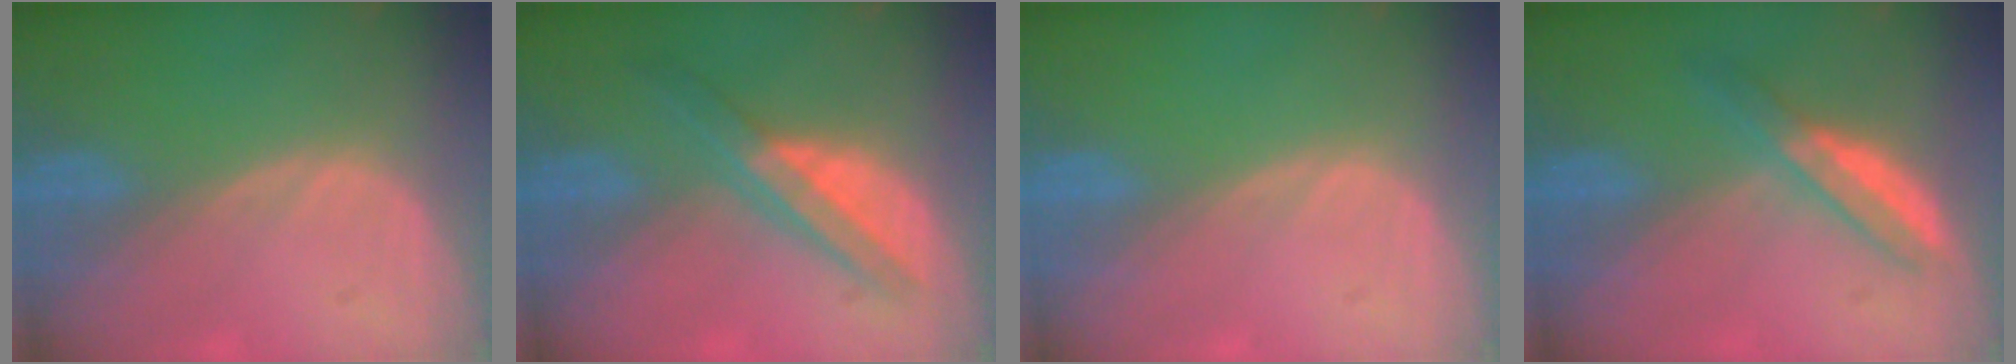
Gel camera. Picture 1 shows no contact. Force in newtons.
{"total": 6.6, "press": 5.7, "slide": 3.3}
{"total": 0.0}
{"total": 5.3, "press": 4.6, "slide": 2.6}